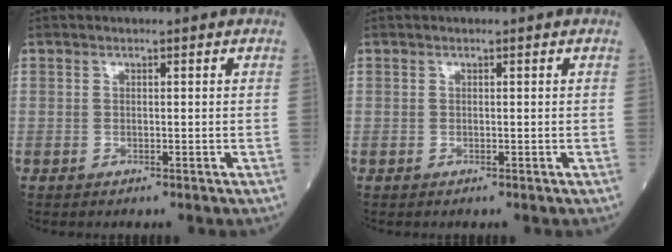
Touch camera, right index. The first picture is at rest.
{"total": 0.0}